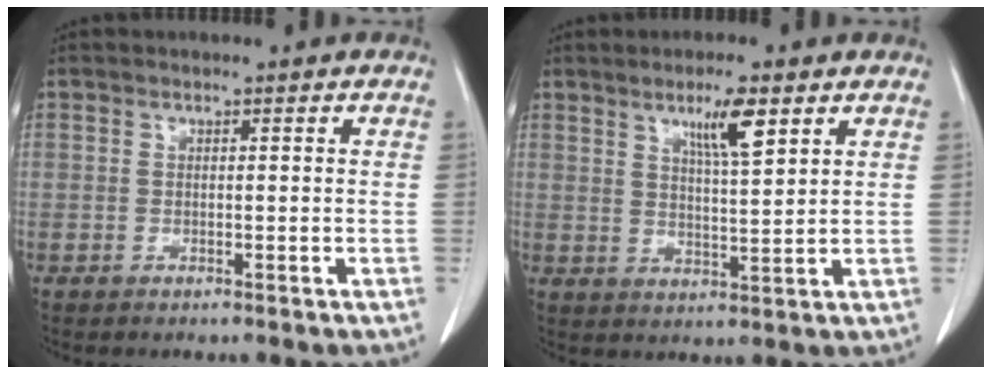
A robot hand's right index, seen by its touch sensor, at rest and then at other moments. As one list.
[{"total": 6.2, "force": [3.5, 0.5, 5.1], "torque": [-0.088, -0.003, 0.060]}]